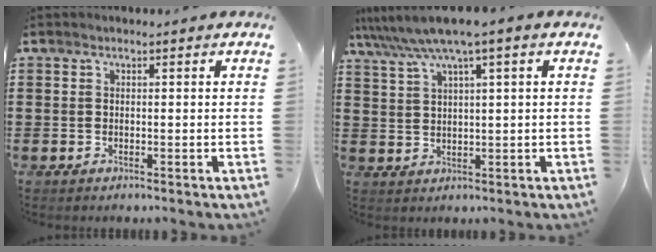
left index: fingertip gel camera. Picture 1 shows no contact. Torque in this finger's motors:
{"motor_torque": [2.14, 0.00, 1.05, 0.21]}